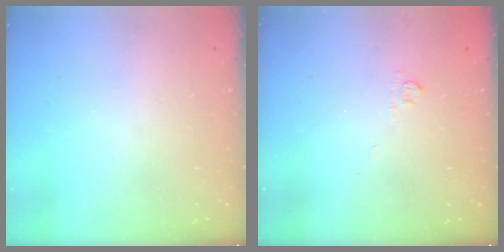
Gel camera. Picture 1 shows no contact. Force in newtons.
{"total": 3.3, "press": 3.2, "slide": 1.0}